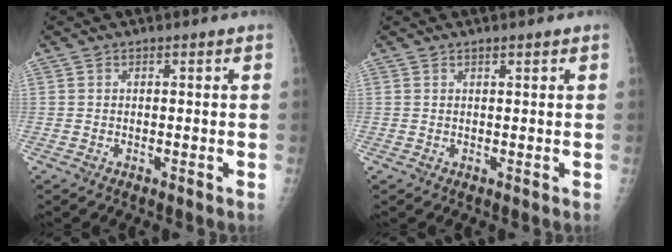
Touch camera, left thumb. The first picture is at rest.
{"total": 0.9, "force": [0.6, 0.1, 0.6], "torque": [-0.008, -0.001, 0.010]}